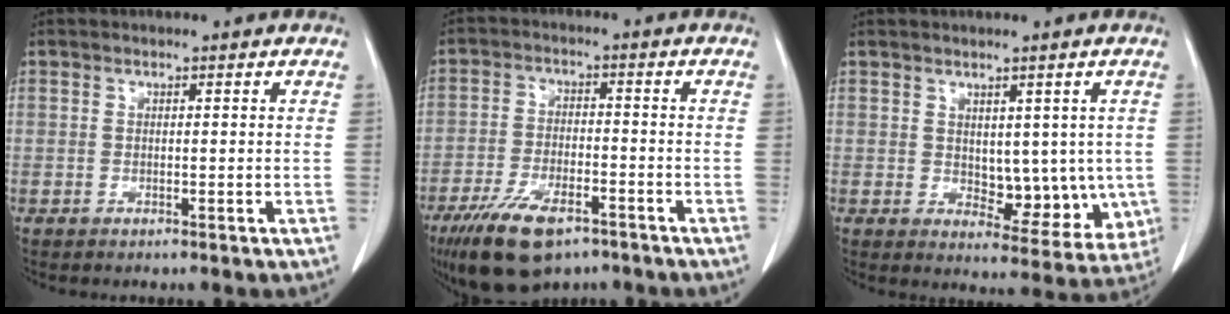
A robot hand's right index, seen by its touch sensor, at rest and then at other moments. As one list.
[{"total": 11.6, "force": [-7.6, 4.5, 7.5], "torque": [-0.142, -0.013, -0.128]}, {"total": 8.2, "force": [0.1, 4.9, 6.6], "torque": [-0.063, -0.006, 0.016]}]